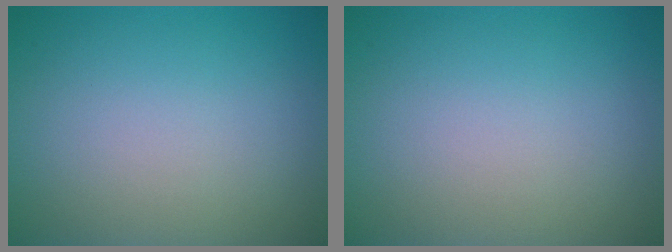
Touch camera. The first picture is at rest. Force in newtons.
{"total": 0.0}